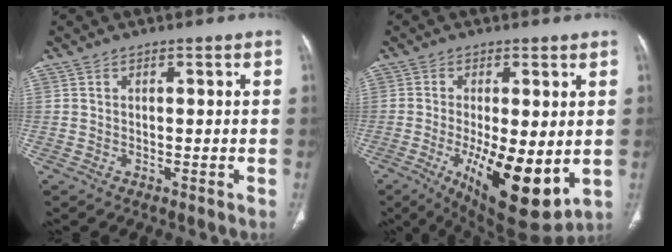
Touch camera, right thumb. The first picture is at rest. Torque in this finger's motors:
{"motor_torque": [3.15, 1.85, 1.10, -1.14, 0.48]}